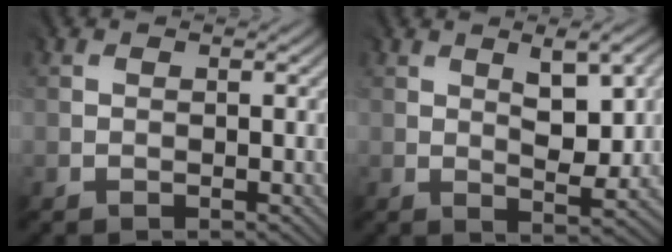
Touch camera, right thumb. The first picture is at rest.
{"total": 5.3, "force": [1.8, 1.9, 4.6], "torque": [-0.078, -0.006, 0.035]}